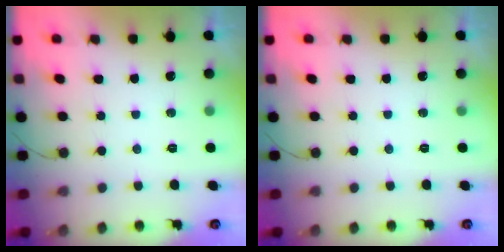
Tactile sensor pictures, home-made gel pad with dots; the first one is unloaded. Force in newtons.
{"total": 0.0}